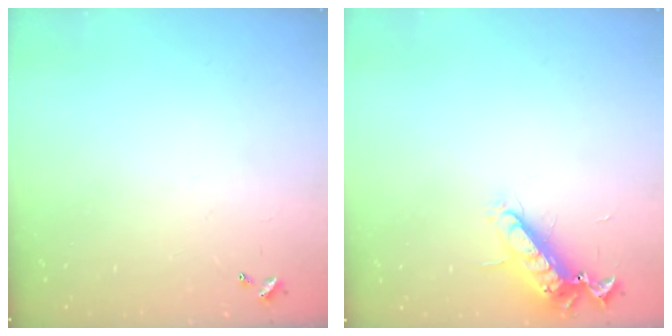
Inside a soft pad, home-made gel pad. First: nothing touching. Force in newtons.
{"total": 12.5, "press": 12.4, "slide": 1.4}